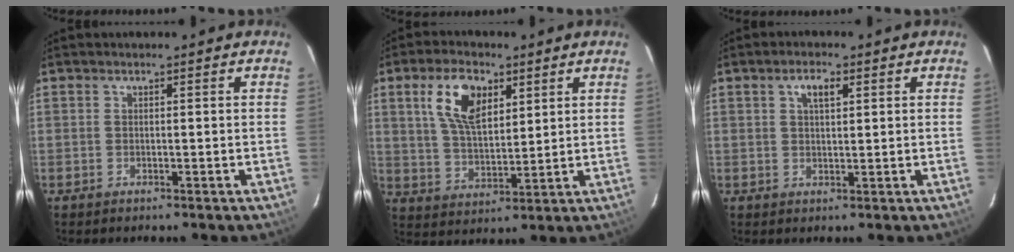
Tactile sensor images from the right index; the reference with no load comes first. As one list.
[{"total": 10.6, "force": [4.6, 5.4, 7.9], "torque": [-0.151, 0.015, 0.092]}, {"total": 3.3, "force": [1.4, 1.5, 2.6], "torque": [-0.046, 0.009, 0.026]}]